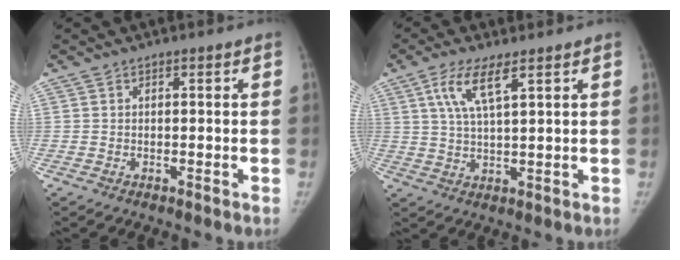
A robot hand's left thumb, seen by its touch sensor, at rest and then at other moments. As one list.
[{"total": 7.0, "force": [3.5, 1.7, 5.8], "torque": [-0.125, -0.011, 0.073]}]